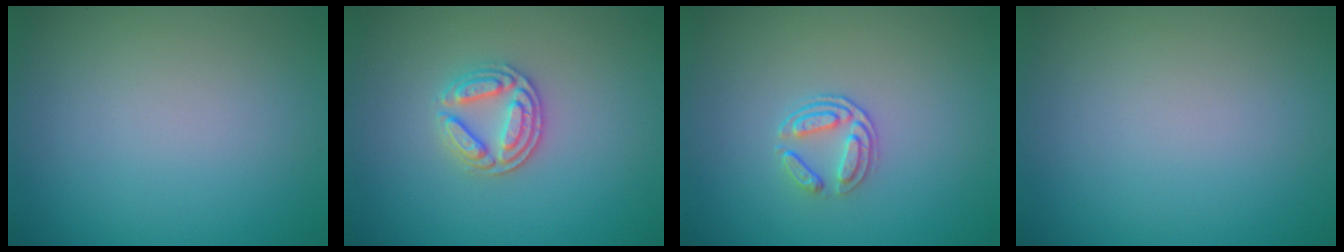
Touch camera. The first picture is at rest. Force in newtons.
{"total": 3.1, "press": 2.9, "slide": 1.2}
{"total": 2.0, "press": 1.4, "slide": 1.4}
{"total": 0.0}